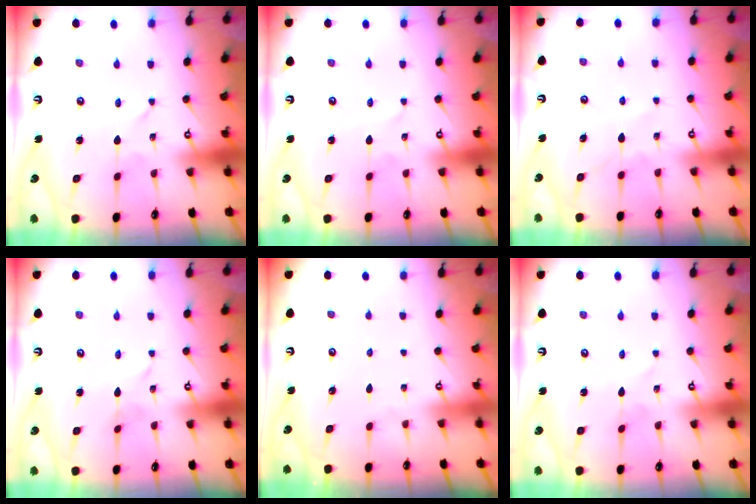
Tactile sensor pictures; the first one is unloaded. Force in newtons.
{"total": 1.6, "press": 1.6, "slide": 0.2}
{"total": 5.3, "press": 5.2, "slide": 0.9}
{"total": 1.5, "press": 1.4, "slide": 0.2}
{"total": 0.0}
{"total": 2.6, "press": 2.6, "slide": 0.4}